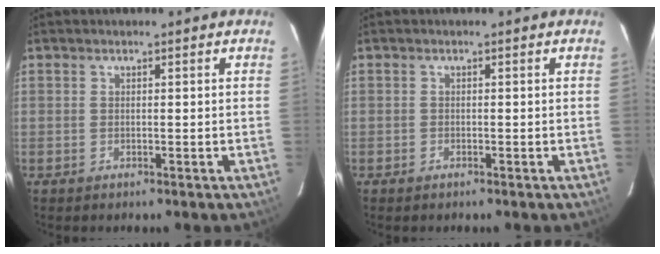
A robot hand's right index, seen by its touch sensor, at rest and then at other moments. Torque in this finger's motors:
{"motor_torque": [0.04, 0.06, 0.06, 0.00]}